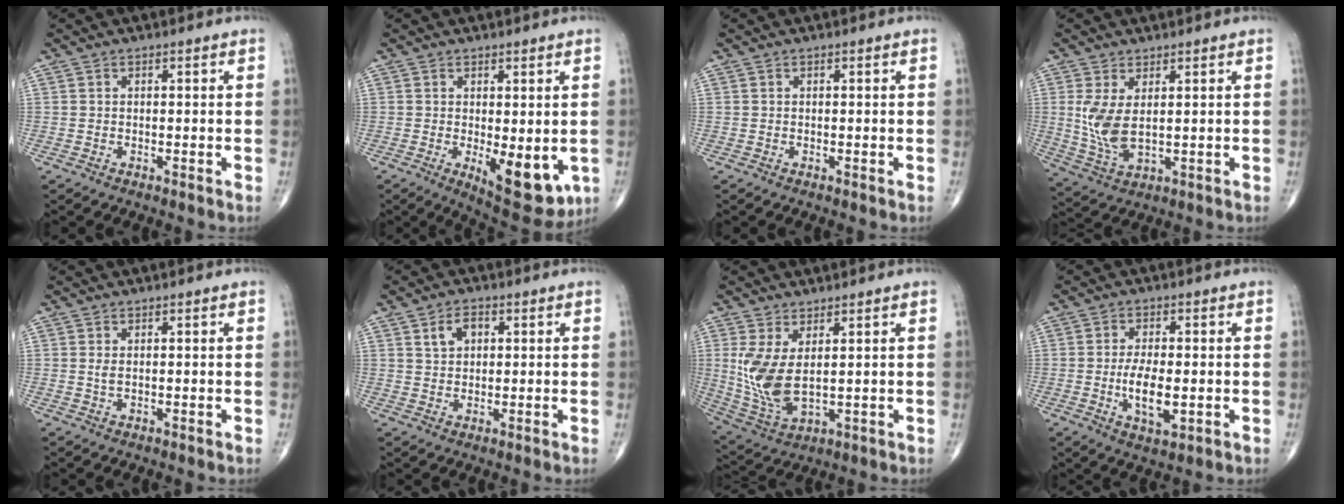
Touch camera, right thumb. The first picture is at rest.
{"total": 10.6, "force": [-2.1, 4.4, 9.4], "torque": [-0.109, -0.024, -0.016]}
{"total": 0.0}
{"total": 7.5, "force": [1.3, 3.6, 6.5], "torque": [-0.143, -0.014, 0.040]}
{"total": 1.1, "force": [0.2, 0.5, 0.9], "torque": [-0.020, 0.000, 0.008]}
{"total": 4.1, "force": [1.5, 2.8, 2.6], "torque": [-0.033, 0.000, 0.028]}
{"total": 10.0, "force": [1.7, 4.7, 8.7], "torque": [-0.188, -0.020, 0.051]}
{"total": 7.2, "force": [-1.2, 3.0, 6.5], "torque": [-0.117, -0.010, -0.018]}